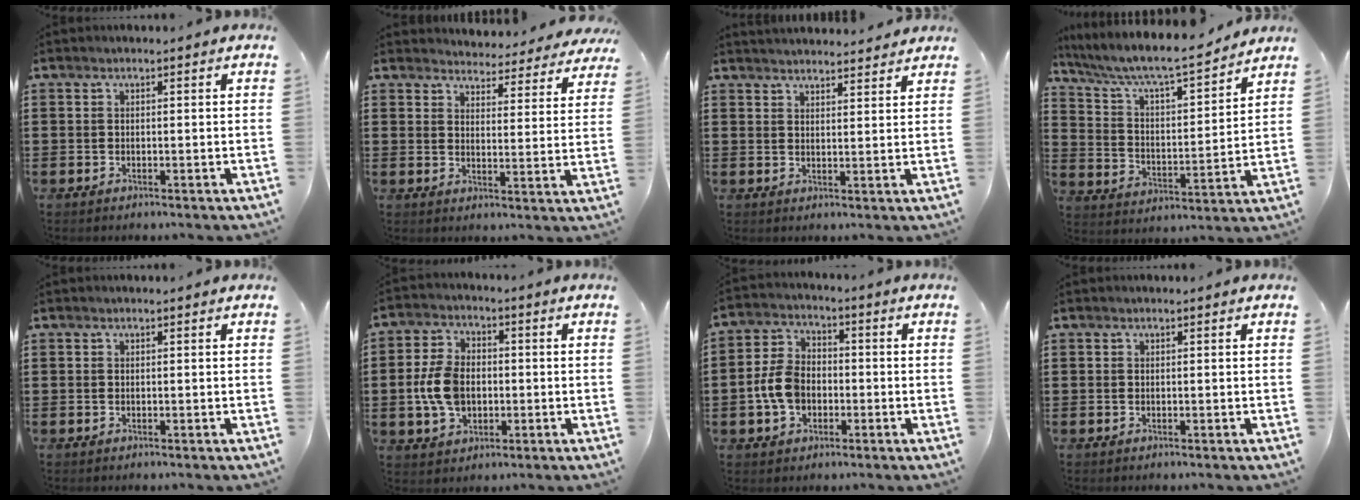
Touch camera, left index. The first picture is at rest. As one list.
[{"total": 4.1, "force": [4.1, 0.3, 0.1], "torque": [-0.017, -0.031, 0.069]}, {"total": 2.9, "force": [2.9, -0.1, 0.1], "torque": [-0.009, -0.008, 0.054]}, {"total": 7.4, "force": [6.4, 0.6, 3.7], "torque": [-0.099, -0.043, 0.102]}, {"total": 0.0}, {"total": 8.1, "force": [-0.8, 5.4, 6.0], "torque": [-0.152, 0.003, -0.022]}, {"total": 7.0, "force": [-1.5, 5.0, 4.7], "torque": [-0.121, 0.002, -0.035]}, {"total": 0.0}]